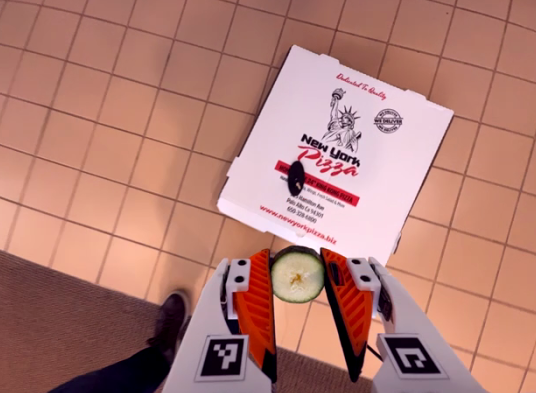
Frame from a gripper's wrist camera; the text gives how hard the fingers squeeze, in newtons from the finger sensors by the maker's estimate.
{"total": 7.8, "left": 7.9, "right": 7.7}